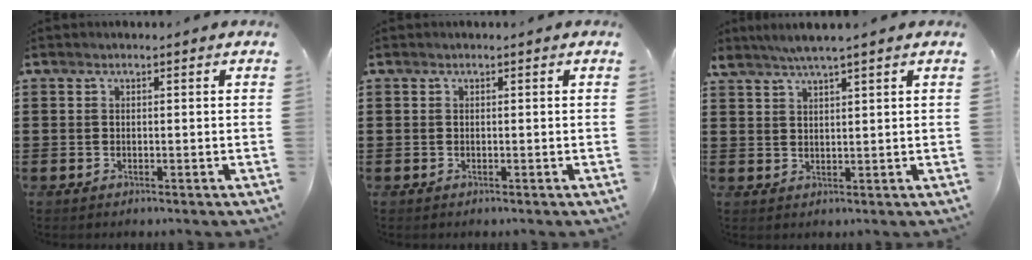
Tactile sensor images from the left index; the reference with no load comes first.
{"total": 0.0}
{"total": 3.3, "force": [2.8, -0.3, 1.7], "torque": [-0.040, -0.002, 0.051]}